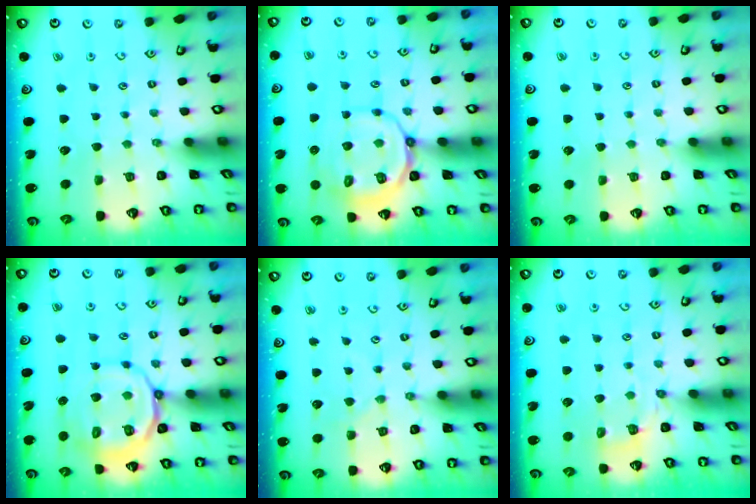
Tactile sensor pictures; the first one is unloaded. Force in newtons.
{"total": 11.8, "press": 11.7, "slide": 1.8}
{"total": 0.9, "press": 0.9, "slide": 0.1}
{"total": 12.5, "press": 12.3, "slide": 1.9}
{"total": 0.0}
{"total": 4.2, "press": 3.5, "slide": 2.3}